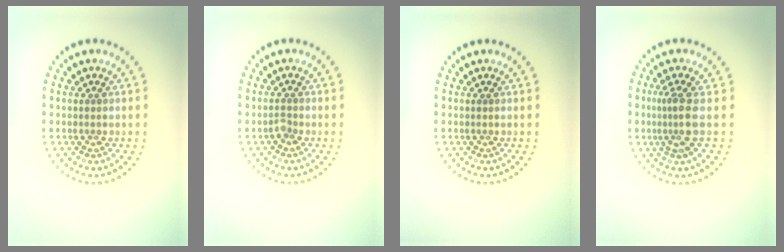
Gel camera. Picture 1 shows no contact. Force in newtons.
{"total": 0.9, "press": 0.6, "slide": 0.6}
{"total": 0.0}
{"total": 2.6, "press": 2.0, "slide": 1.7}